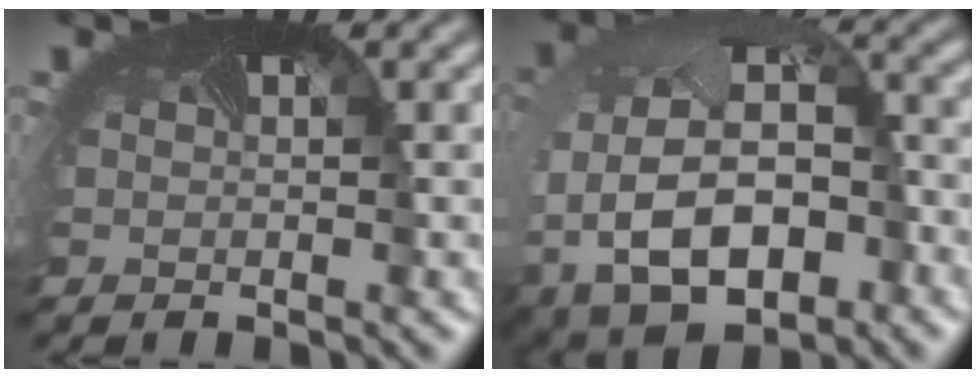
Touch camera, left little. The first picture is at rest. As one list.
[{"total": 10.5, "force": [-4.5, 6.6, 6.8], "torque": [-0.152, -0.051, -0.064]}]